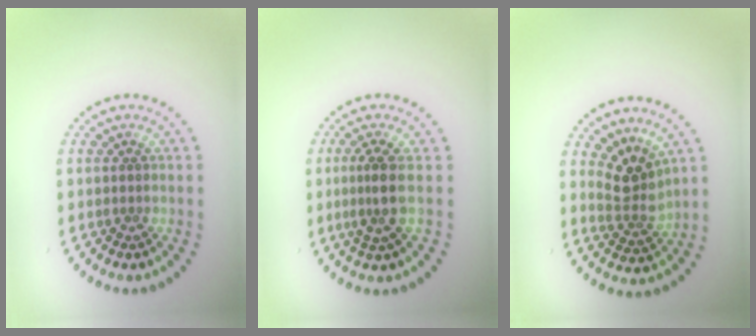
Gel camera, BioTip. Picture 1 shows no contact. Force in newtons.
{"total": 2.6, "press": 2.0, "slide": 1.6}
{"total": 3.0, "press": 2.2, "slide": 2.1}